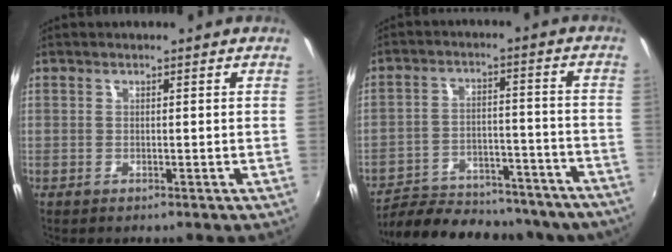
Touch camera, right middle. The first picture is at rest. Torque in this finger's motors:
{"motor_torque": [1.08, -1.06, 0.31, 0.13]}